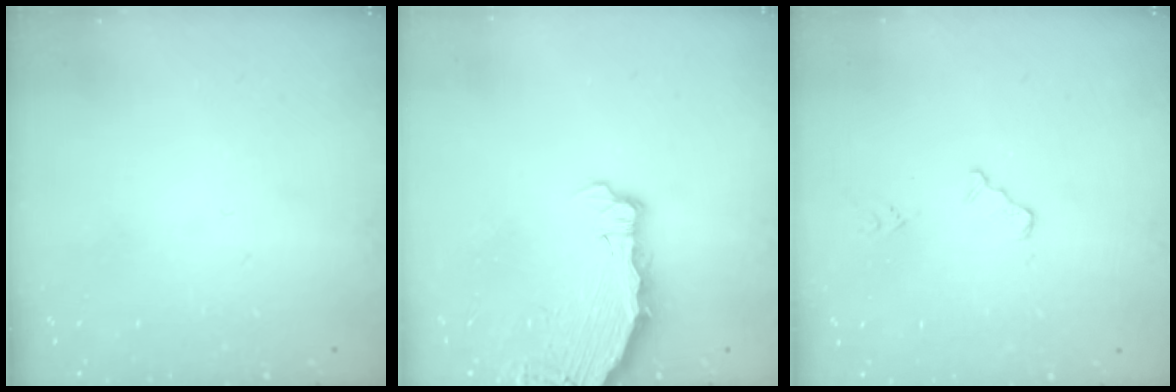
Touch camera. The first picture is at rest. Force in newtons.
{"total": 5.2, "press": 4.9, "slide": 1.8}
{"total": 3.8, "press": 3.7, "slide": 0.5}